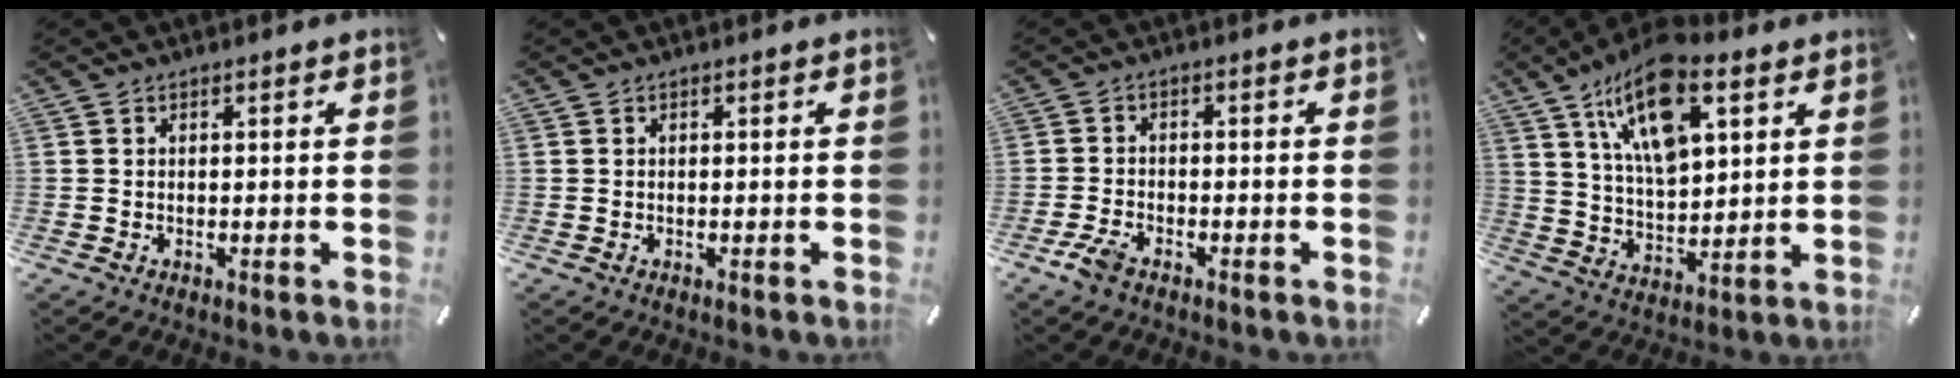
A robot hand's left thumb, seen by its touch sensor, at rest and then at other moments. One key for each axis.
{"total": 0.0}
{"total": 3.7, "fx": -2.6, "fy": 1.6, "fz": 2.1, "tx": -0.052, "ty": 0.006, "tz": -0.053}
{"total": 16.4, "fx": 9.1, "fy": 7.8, "fz": 11.2, "tx": -0.213, "ty": -0.028, "tz": 0.156}